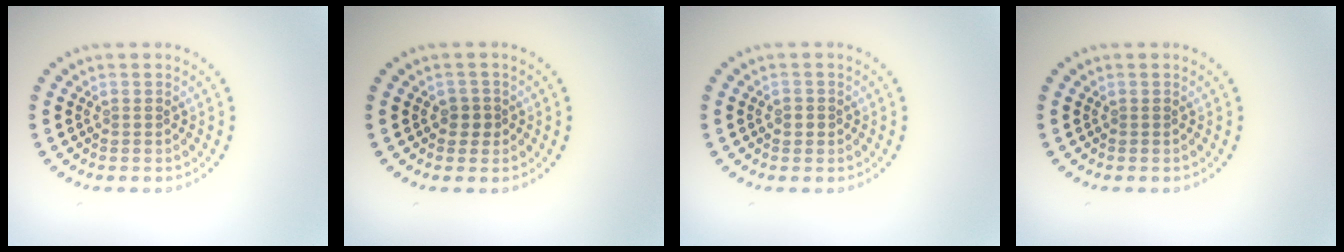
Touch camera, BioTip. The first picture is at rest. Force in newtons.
{"total": 1.4, "press": 1.2, "slide": 0.6}
{"total": 1.0, "press": 1.0, "slide": 0.3}
{"total": 0.0}